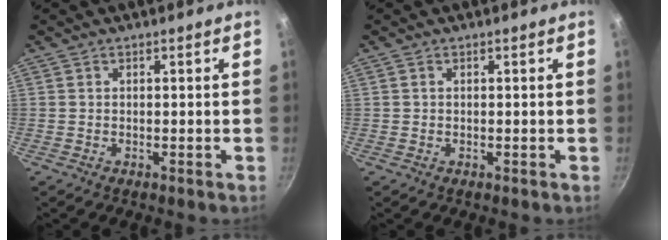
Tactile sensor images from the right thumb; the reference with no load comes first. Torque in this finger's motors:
{"motor_torque": [0.27, 0.13, -0.18, -0.10, -0.01]}